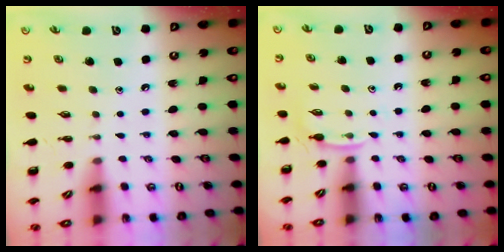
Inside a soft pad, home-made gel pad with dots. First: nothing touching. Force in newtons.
{"total": 4.6, "press": 4.4, "slide": 1.3}